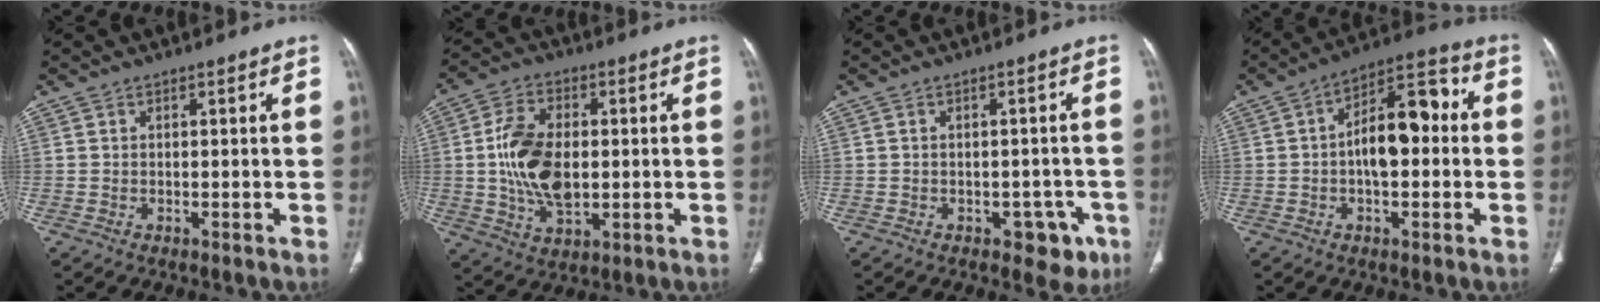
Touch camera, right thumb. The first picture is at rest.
{"total": 13.3, "force": [0.1, 7.9, 10.7], "torque": [-0.195, 0.001, 0.008]}
{"total": 5.3, "force": [-2.6, 3.4, 3.1], "torque": [-0.006, 0.014, -0.028]}
{"total": 12.5, "force": [0.2, 6.4, 10.8], "torque": [-0.150, 0.039, -0.008]}